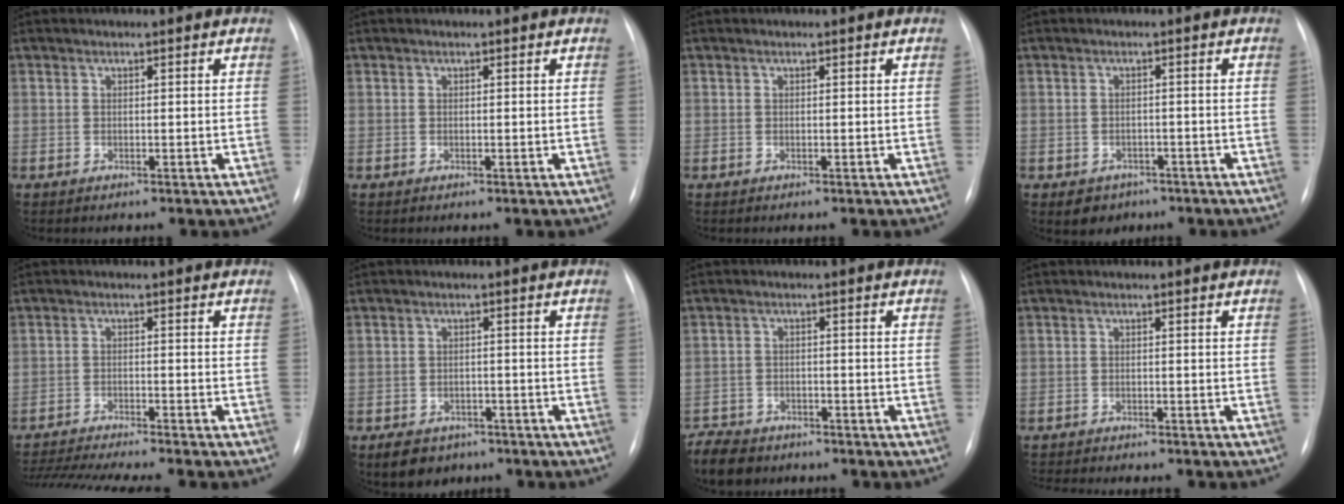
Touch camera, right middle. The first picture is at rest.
{"total": 0.0}
{"total": 0.0}
{"total": 3.6, "force": [-2.2, 2.8, 0.7], "torque": [-0.007, 0.008, -0.020]}
{"total": 13.5, "force": [-12.1, -0.3, 5.9], "torque": [-0.089, -0.013, -0.188]}
{"total": 5.9, "force": [-4.2, 3.8, 1.8], "torque": [-0.028, 0.003, -0.056]}
{"total": 7.1, "force": [-6.0, 3.4, 1.7], "torque": [-0.033, -0.007, -0.097]}
{"total": 8.8, "force": [-8.0, 1.6, 3.5], "torque": [-0.044, -0.004, -0.105]}